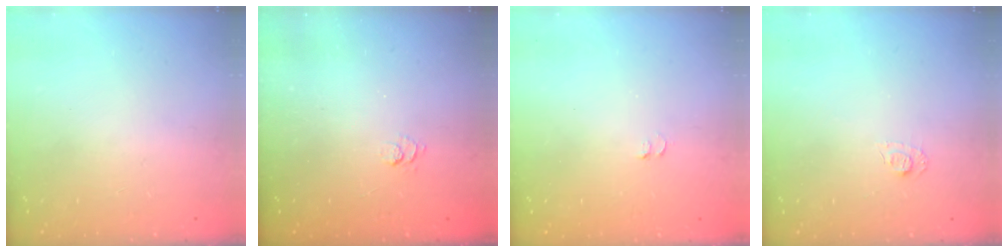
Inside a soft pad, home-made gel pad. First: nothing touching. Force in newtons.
{"total": 2.5, "press": 2.0, "slide": 1.4}
{"total": 3.3, "press": 3.2, "slide": 0.7}
{"total": 5.5, "press": 5.4, "slide": 0.6}